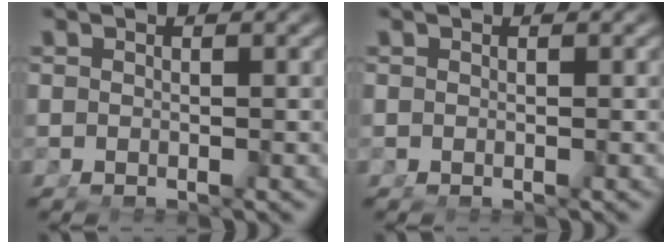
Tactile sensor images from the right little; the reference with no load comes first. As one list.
[{"total": 0.0}]